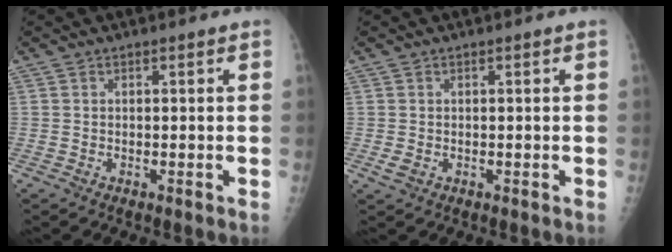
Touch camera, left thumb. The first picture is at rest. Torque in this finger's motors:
{"motor_torque": [0.03, 0.25, 0.14, 0.06, 0.03]}